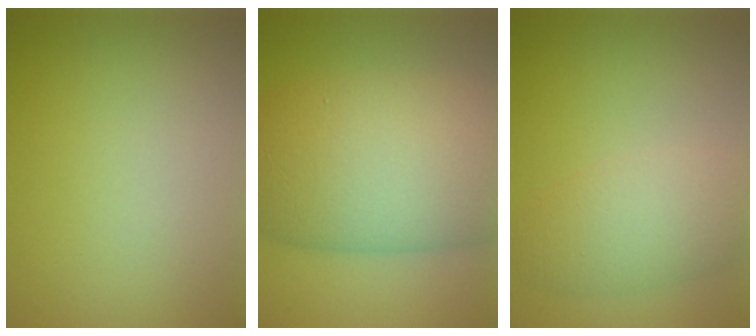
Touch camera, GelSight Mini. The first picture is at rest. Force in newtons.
{"total": 13.6, "press": 13.5, "slide": 0.6}
{"total": 4.3, "press": 4.3, "slide": 0.1}